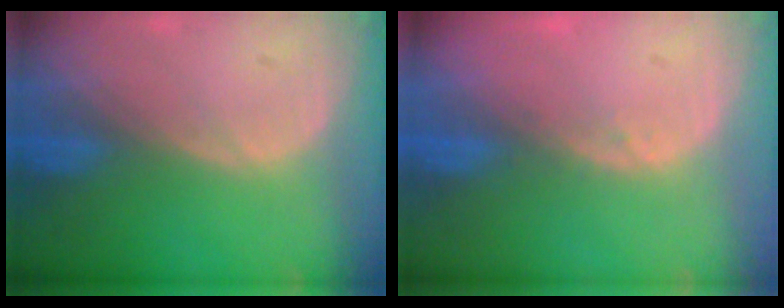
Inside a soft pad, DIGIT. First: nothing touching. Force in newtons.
{"total": 1.0, "press": 0.9, "slide": 0.3}